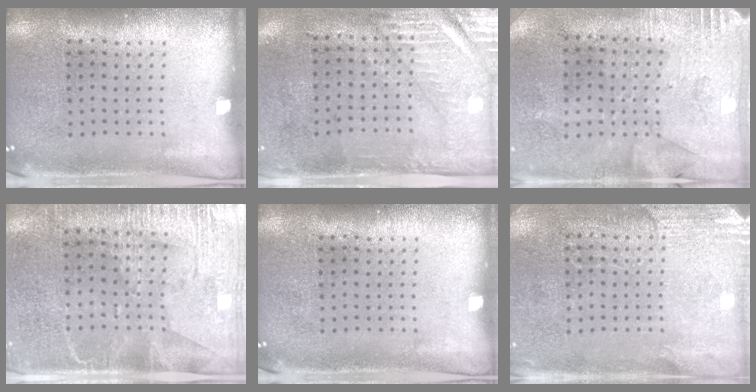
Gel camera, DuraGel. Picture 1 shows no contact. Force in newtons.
{"total": 3.0, "press": 2.5, "slide": 1.6}
{"total": 2.8, "press": 2.2, "slide": 1.7}
{"total": 3.0, "press": 2.7, "slide": 1.3}
{"total": 0.0}
{"total": 2.7, "press": 2.4, "slide": 1.3}